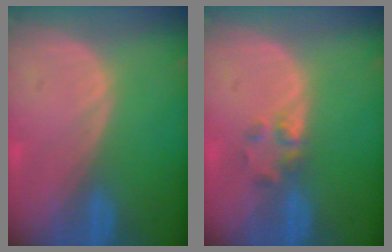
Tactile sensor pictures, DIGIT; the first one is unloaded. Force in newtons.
{"total": 2.3, "press": 2.2, "slide": 0.8}